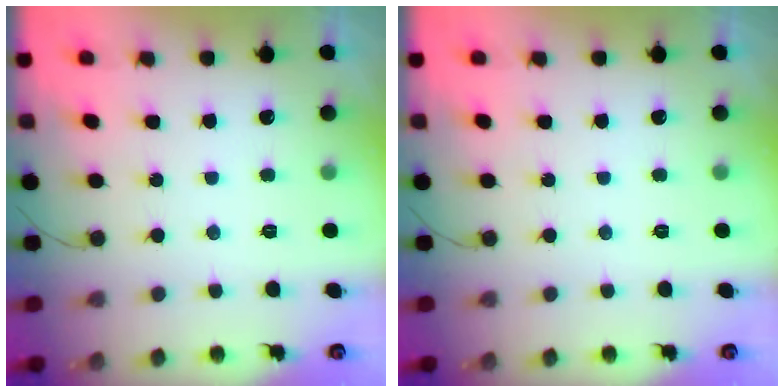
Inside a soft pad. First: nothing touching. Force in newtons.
{"total": 0.0}